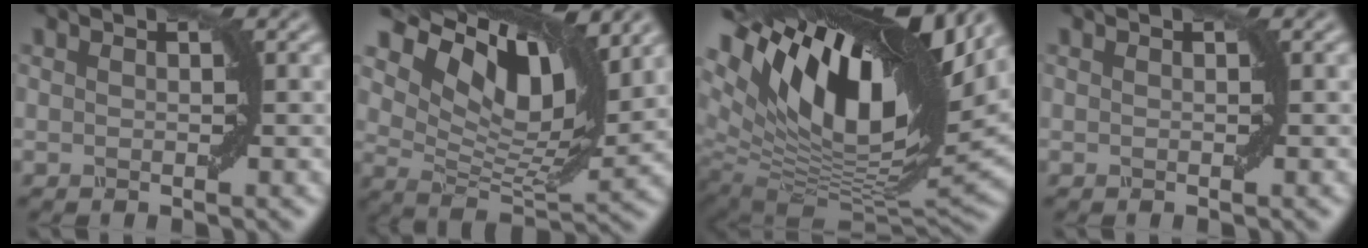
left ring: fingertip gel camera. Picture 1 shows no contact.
{"total": 9.7, "force": [5.2, 4.7, 6.8], "torque": [-0.126, 0.006, 0.100]}
{"total": 16.9, "force": [7.1, 7.6, 13.4], "torque": [-0.247, 0.030, 0.119]}
{"total": 0.0}